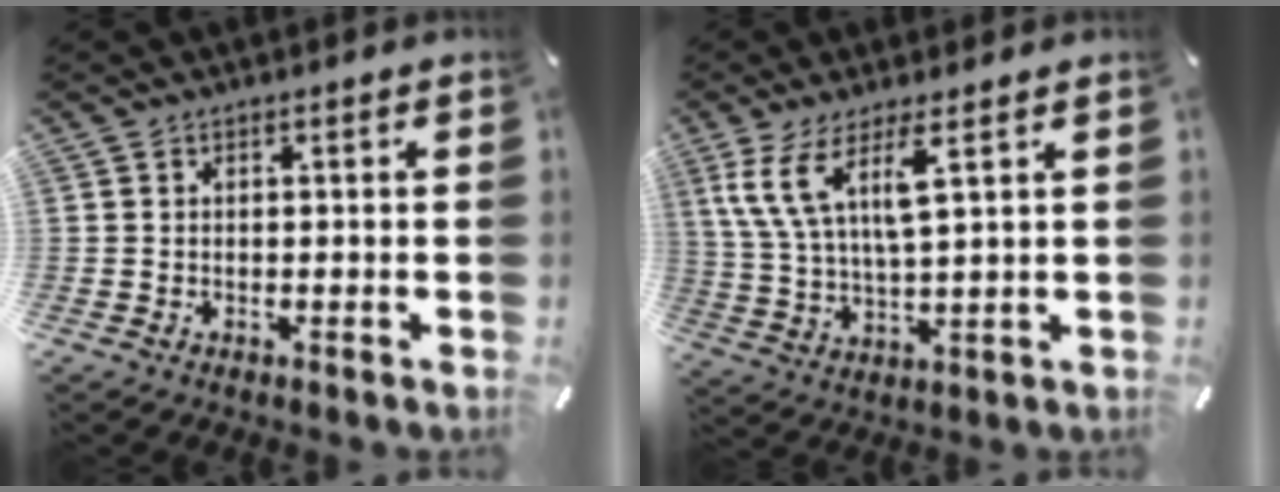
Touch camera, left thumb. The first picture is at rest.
{"total": 9.7, "force": [5.3, 2.8, 7.7], "torque": [-0.179, -0.010, 0.093]}